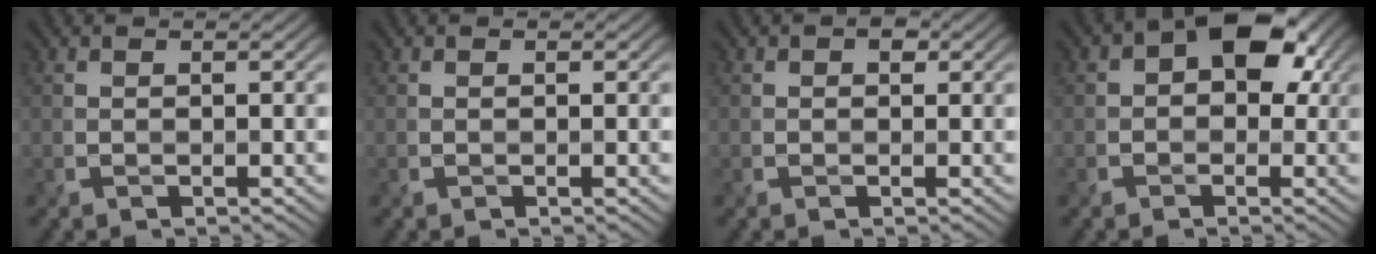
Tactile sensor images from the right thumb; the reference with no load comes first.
{"total": 0.0}
{"total": 1.5, "force": [0.5, 1.1, 0.8], "torque": [-0.010, -0.002, 0.005]}
{"total": 7.1, "force": [1.5, 5.0, 4.8], "torque": [-0.057, 0.005, 0.011]}